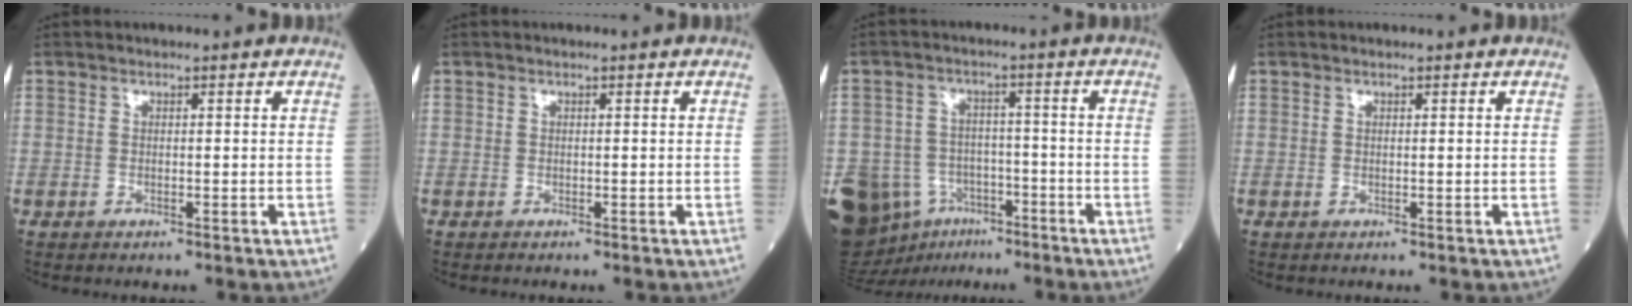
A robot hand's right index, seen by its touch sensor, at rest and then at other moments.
{"total": 0.0}
{"total": 19.8, "force": [-9.9, 15.0, 8.2], "torque": [-0.227, 0.019, -0.143]}
{"total": 0.0}